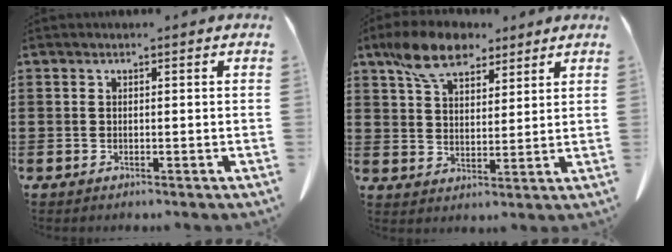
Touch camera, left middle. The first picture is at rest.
{"total": 9.0, "force": [6.7, 4.0, 4.6], "torque": [-0.113, 0.000, 0.125]}